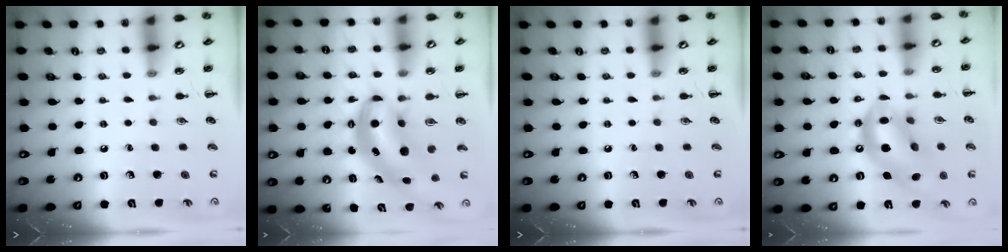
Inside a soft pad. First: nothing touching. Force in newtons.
{"total": 8.0, "press": 7.8, "slide": 1.7}
{"total": 0.0}
{"total": 15.0, "press": 14.5, "slide": 4.1}